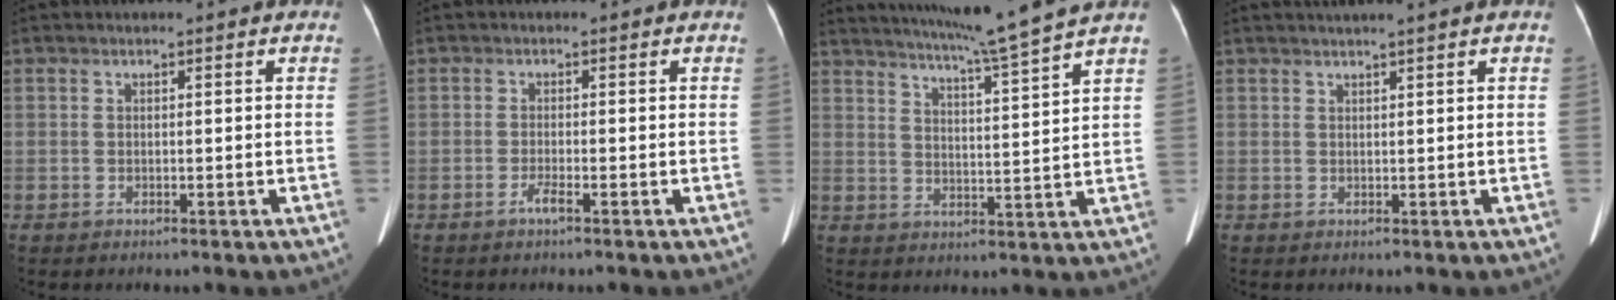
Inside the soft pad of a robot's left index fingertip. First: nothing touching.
{"total": 1.4, "force": [-1.0, -0.1, 0.9], "torque": [-0.023, -0.002, -0.023]}
{"total": 12.0, "force": [10.4, -2.5, 5.5], "torque": [-0.095, -0.021, 0.152]}
{"total": 2.5, "force": [1.9, -0.7, 1.4], "torque": [-0.017, 0.014, 0.036]}